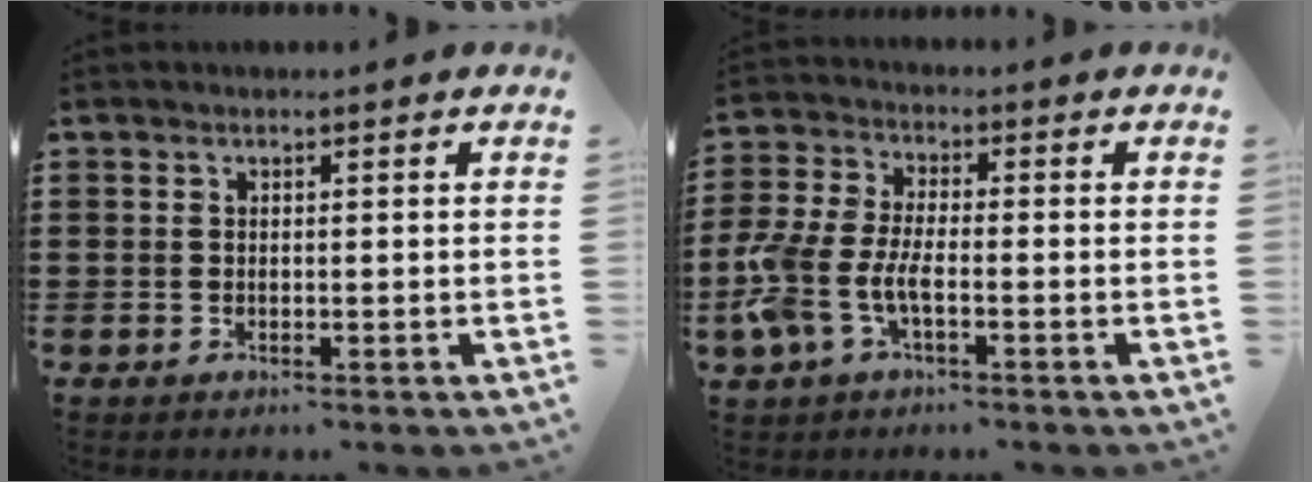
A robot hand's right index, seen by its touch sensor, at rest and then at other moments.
{"total": 6.5, "force": [-2.5, 2.9, 5.3], "torque": [-0.149, -0.013, -0.056]}